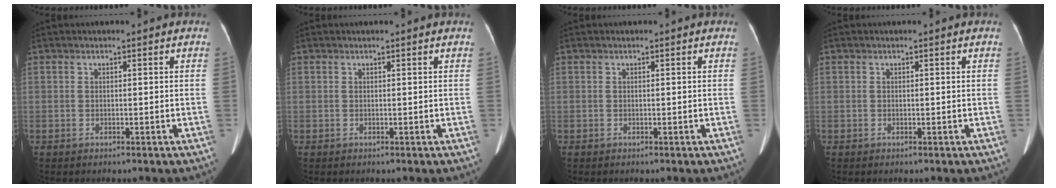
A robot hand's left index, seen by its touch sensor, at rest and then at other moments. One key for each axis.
{"total": 0.0}
{"total": 0.0}
{"total": 0.0}